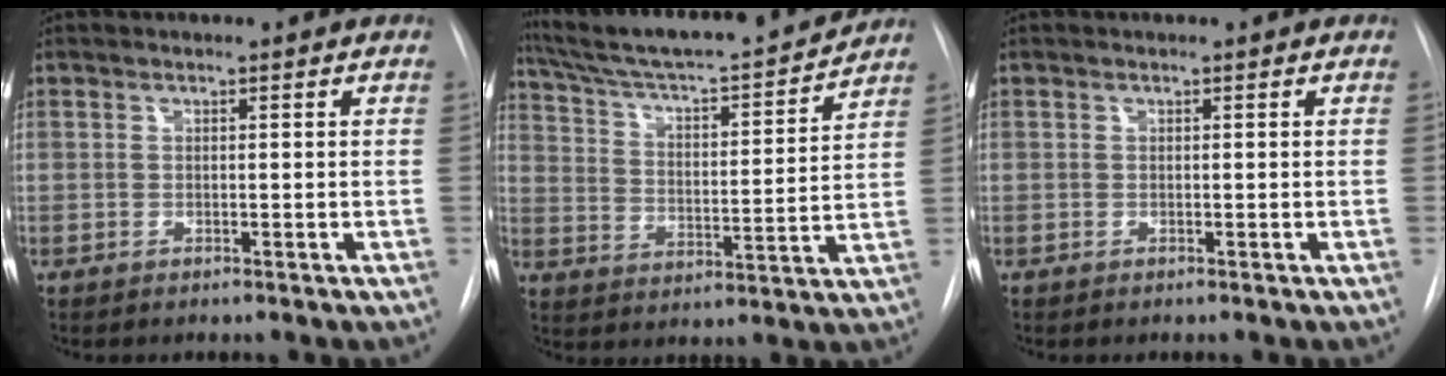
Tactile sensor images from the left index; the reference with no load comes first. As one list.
[{"total": 20.2, "force": [18.5, 1.1, 7.9], "torque": [-0.134, -0.011, 0.284]}, {"total": 0.0}]